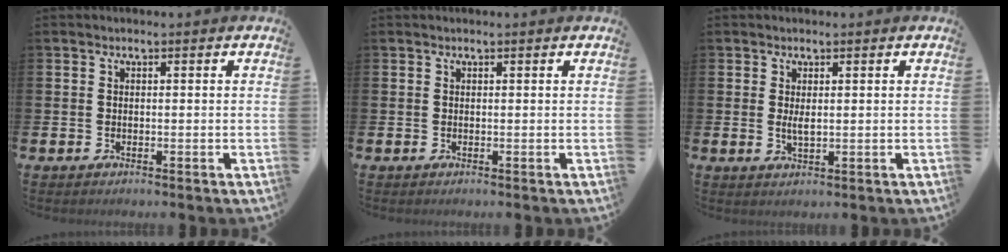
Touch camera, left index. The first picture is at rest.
{"total": 0.0}
{"total": 1.8, "force": [0.5, 0.6, 1.6], "torque": [-0.022, -0.004, 0.007]}